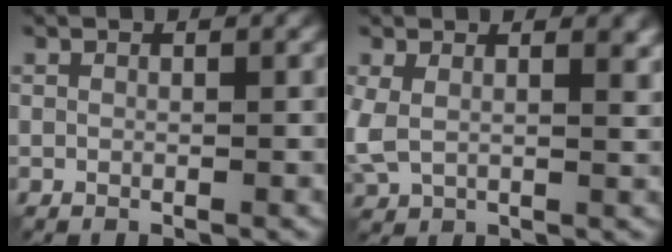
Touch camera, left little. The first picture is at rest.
{"total": 5.7, "force": [1.4, 3.5, 4.3], "torque": [-0.109, -0.013, 0.034]}